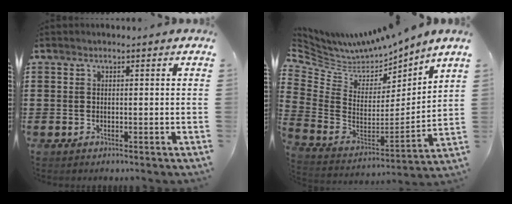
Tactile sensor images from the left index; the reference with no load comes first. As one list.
[{"total": 5.8, "force": [5.4, 2.1, 0.6], "torque": [-0.059, -0.052, 0.090]}]